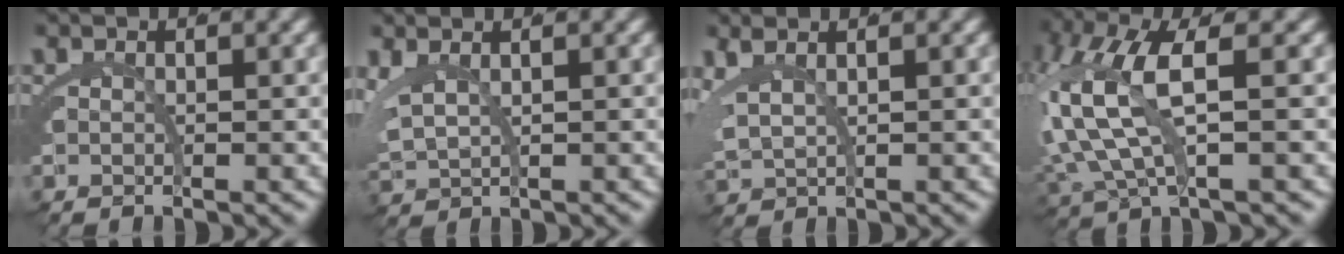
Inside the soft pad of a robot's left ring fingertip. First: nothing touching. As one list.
[{"total": 2.0, "force": [1.8, 0.6, 0.7], "torque": [-0.025, 0.004, 0.040]}, {"total": 2.2, "force": [2.0, 0.5, 0.8], "torque": [-0.024, 0.010, 0.040]}, {"total": 6.5, "force": [1.8, 2.6, 5.7], "torque": [-0.147, -0.010, 0.041]}]